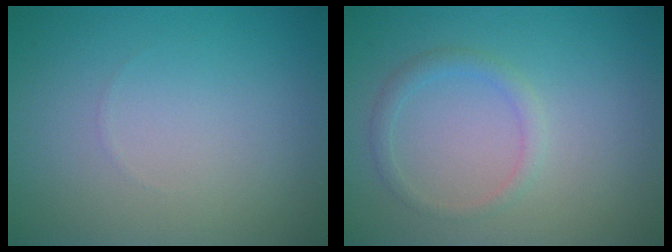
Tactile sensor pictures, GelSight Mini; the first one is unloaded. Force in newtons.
{"total": 1.5, "press": 1.5, "slide": 0.1}